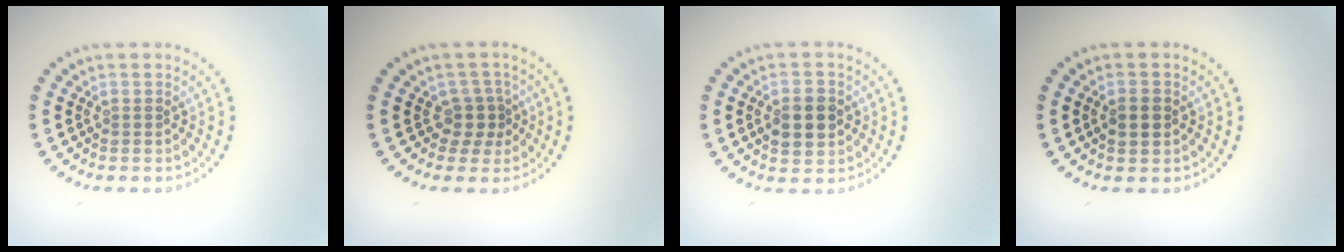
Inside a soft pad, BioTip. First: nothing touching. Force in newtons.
{"total": 2.2, "press": 1.6, "slide": 1.4}
{"total": 3.7, "press": 3.7, "slide": 0.2}
{"total": 1.7, "press": 1.7, "slide": 0.3}